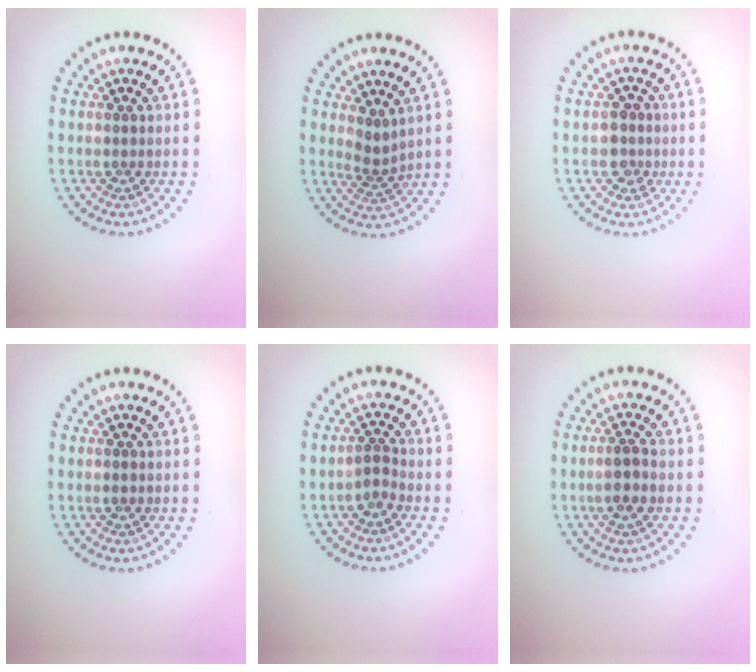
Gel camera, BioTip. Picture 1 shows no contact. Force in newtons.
{"total": 1.8, "press": 1.2, "slide": 1.3}
{"total": 1.9, "press": 1.8, "slide": 0.6}
{"total": 0.7, "press": 0.7, "slide": 0.2}
{"total": 1.2, "press": 0.9, "slide": 0.8}
{"total": 2.0, "press": 1.8, "slide": 0.8}